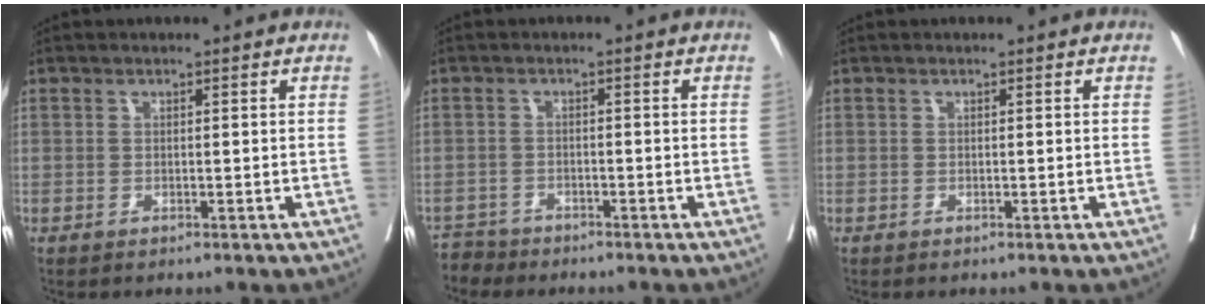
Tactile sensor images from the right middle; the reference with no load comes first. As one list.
[{"total": 3.1, "force": [-2.8, 0.7, -0.9], "torque": [0.014, -0.007, -0.054]}, {"total": 0.0}]